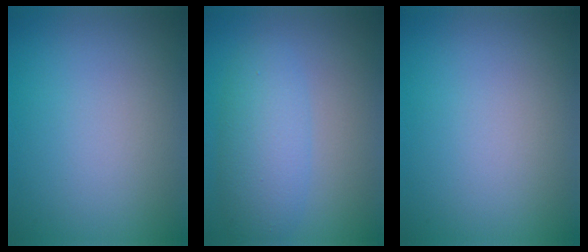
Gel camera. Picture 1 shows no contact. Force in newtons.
{"total": 4.4, "press": 4.3, "slide": 0.4}
{"total": 0.0}